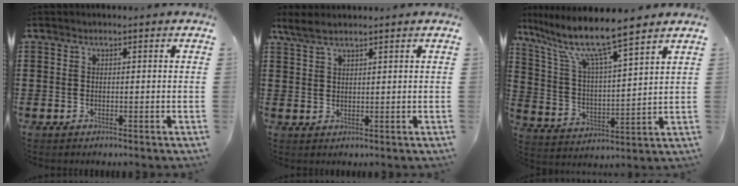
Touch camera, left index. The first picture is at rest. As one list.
[{"total": 2.5, "force": [2.0, 0.6, 1.4], "torque": [-0.032, 0.002, 0.037]}, {"total": 9.4, "force": [7.9, 0.3, 5.1], "torque": [-0.131, -0.046, 0.129]}]